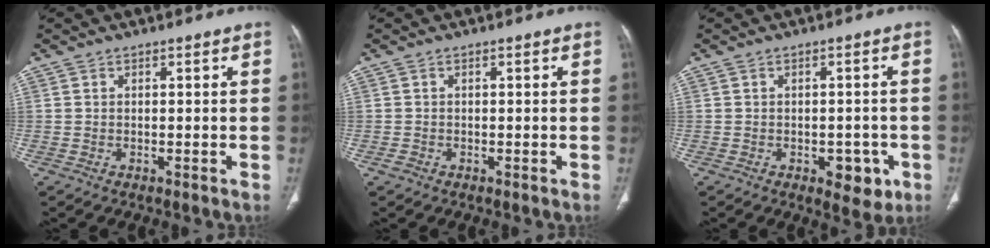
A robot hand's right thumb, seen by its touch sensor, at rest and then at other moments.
{"total": 0.8, "force": [-0.4, 0.6, 0.2], "torque": [-0.003, 0.001, -0.010]}
{"total": 5.6, "force": [-2.2, 3.2, 4.0], "torque": [-0.023, 0.006, -0.022]}